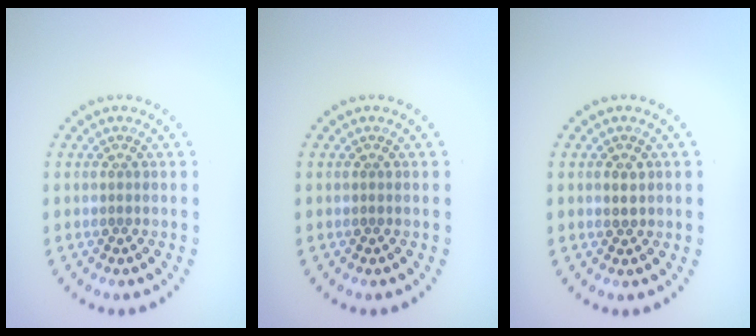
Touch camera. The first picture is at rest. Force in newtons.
{"total": 0.0}
{"total": 1.1, "press": 1.0, "slide": 0.2}